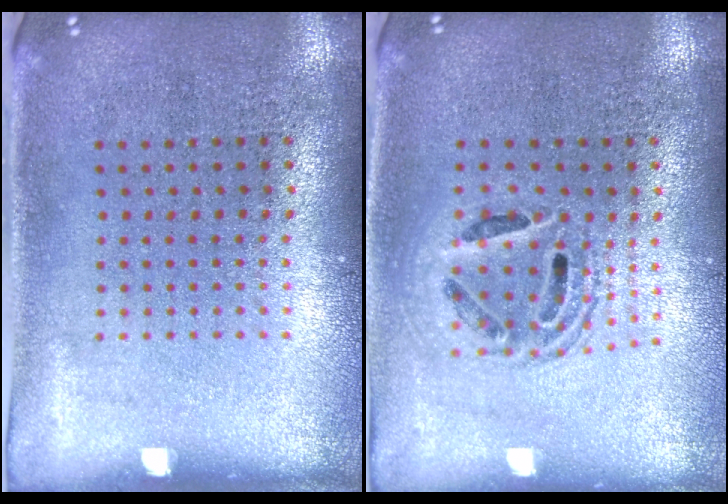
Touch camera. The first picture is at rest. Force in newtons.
{"total": 1.5, "press": 1.3, "slide": 0.8}